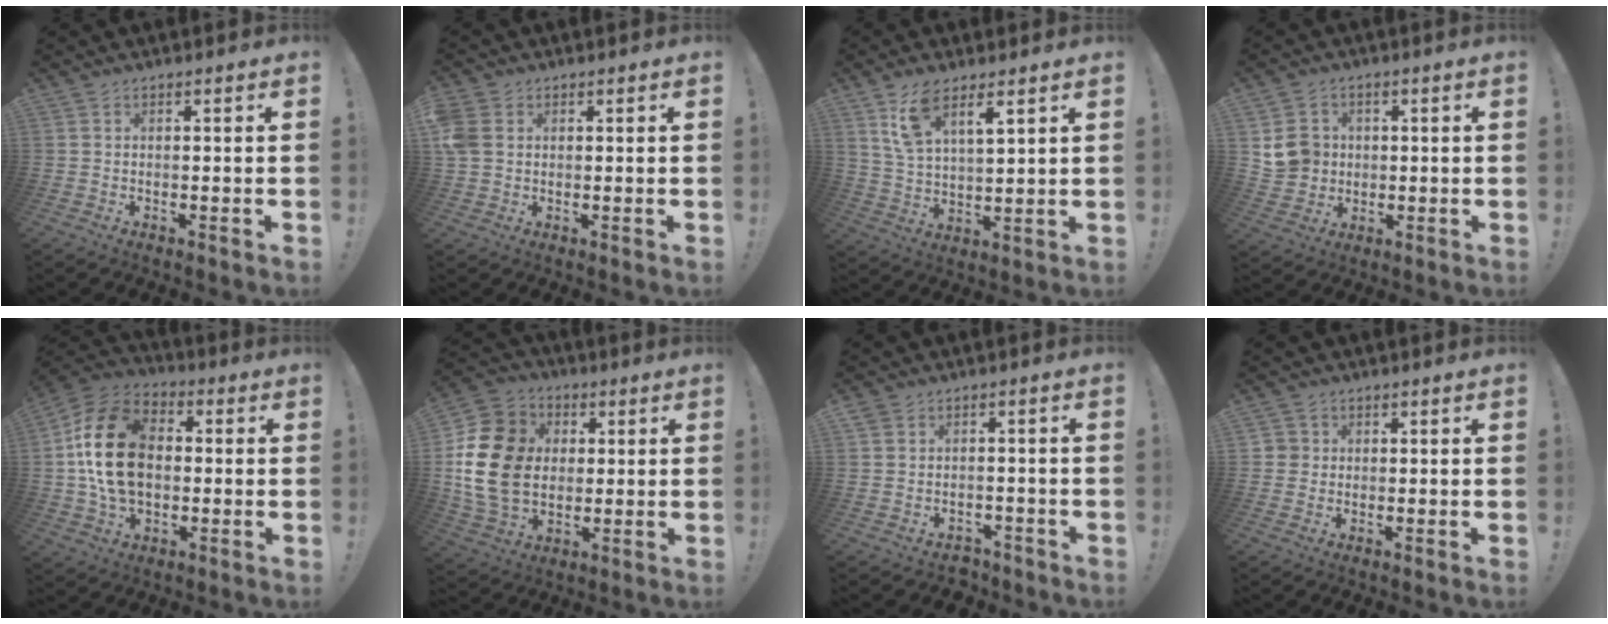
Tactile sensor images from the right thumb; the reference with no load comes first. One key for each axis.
{"total": 6.1, "fx": 1.3, "fy": 4.9, "fz": 3.5, "tx": -0.072, "ty": 0.007, "tz": 0.029}
{"total": 9.4, "fx": 6.6, "fy": 3.6, "fz": 5.7, "tx": -0.098, "ty": -0.030, "tz": 0.122}
{"total": 8.4, "fx": 1.7, "fy": 7.9, "fz": 2.6, "tx": -0.036, "ty": -0.006, "tz": 0.042}
{"total": 21.4, "fx": 1.3, "fy": 15.2, "fz": 15.0, "tx": -0.262, "ty": 0.020, "tz": 0.031}
{"total": 19.9, "fx": 1.4, "fy": 15.6, "fz": 12.2, "tx": -0.223, "ty": 0.012, "tz": 0.034}
{"total": 3.4, "fx": -0.9, "fy": 3.2, "fz": 0.7, "tx": -0.012, "ty": 0.008, "tz": -0.012}
{"total": 2.6, "fx": 0.5, "fy": 2.5, "fz": 0.4, "tx": -0.007, "ty": 0.002, "tz": 0.010}